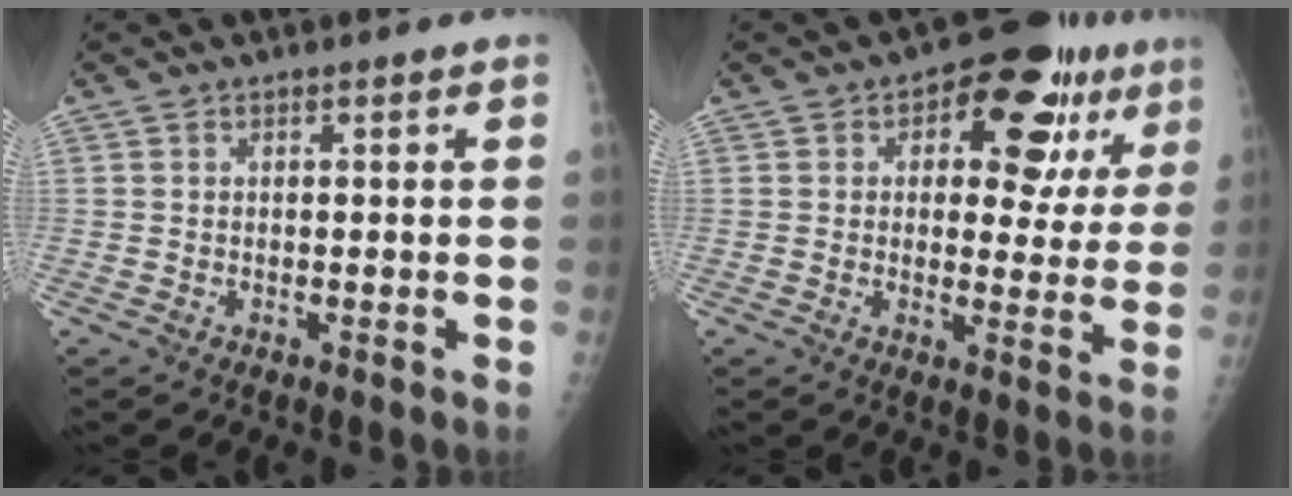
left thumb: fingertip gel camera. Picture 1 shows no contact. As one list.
[{"total": 15.1, "force": [6.2, 8.3, 11.0], "torque": [-0.085, -0.004, 0.077]}]